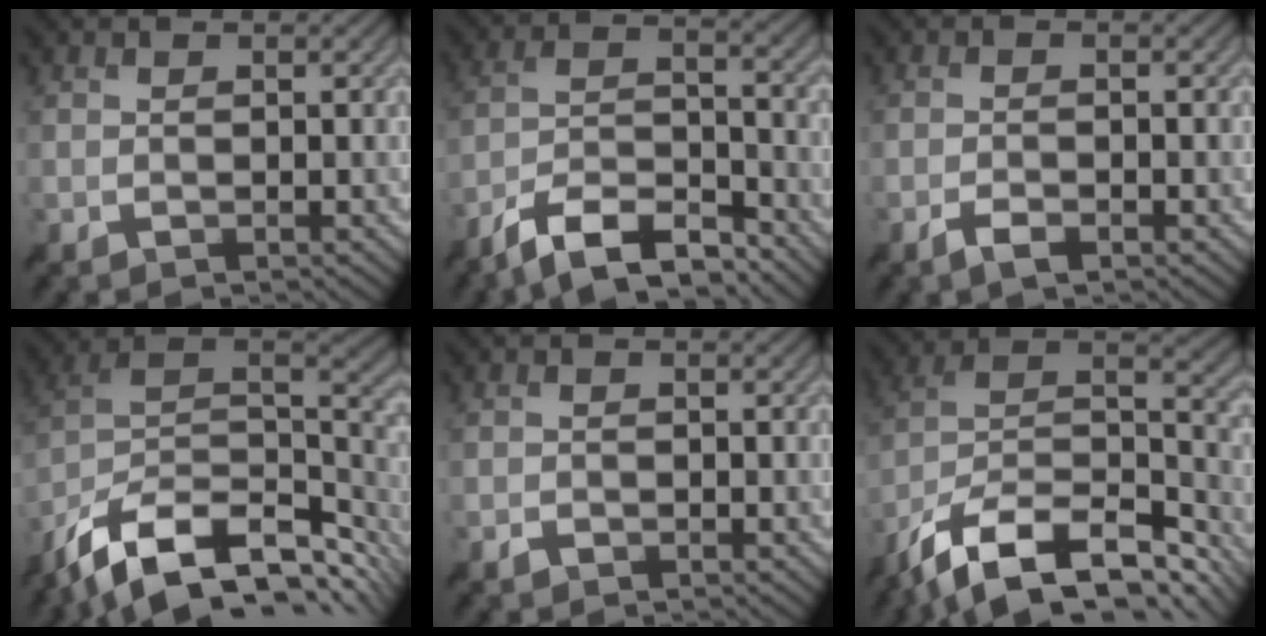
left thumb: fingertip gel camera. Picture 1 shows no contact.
{"total": 10.6, "force": [-8.7, 2.6, 5.5], "torque": [-0.093, 0.004, -0.168]}
{"total": 2.0, "force": [-1.5, 0.4, 1.3], "torque": [-0.019, 0.002, -0.031]}
{"total": 16.0, "force": [-9.3, 7.7, 10.4], "torque": [-0.243, -0.023, -0.153]}
{"total": 0.7, "force": [-0.6, 0.3, 0.0], "torque": [0.007, -0.003, -0.011]}
{"total": 18.0, "force": [-13.3, 6.9, 10.0], "torque": [-0.223, -0.029, -0.210]}